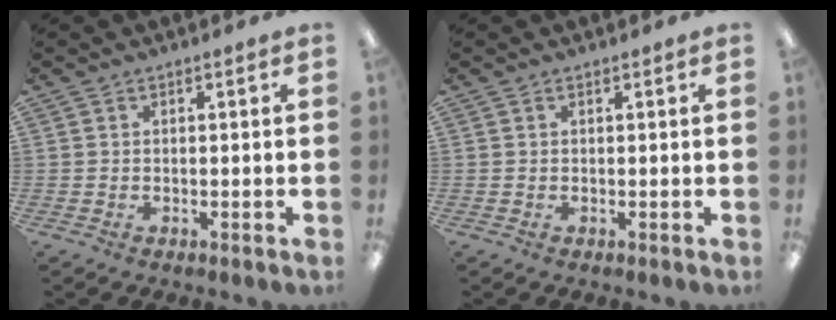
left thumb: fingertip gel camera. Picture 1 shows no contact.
{"total": 0.0}